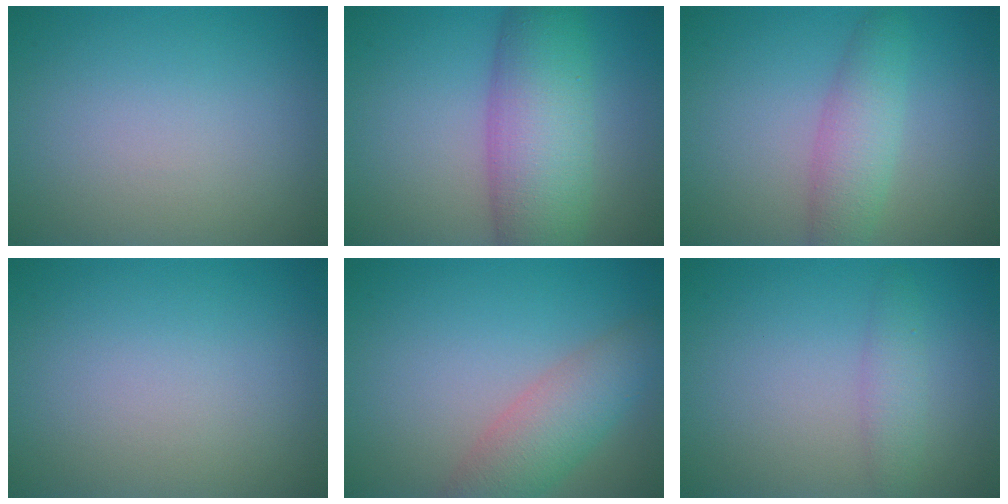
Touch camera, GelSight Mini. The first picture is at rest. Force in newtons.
{"total": 8.3, "press": 8.3, "slide": 0.1}
{"total": 3.6, "press": 3.6, "slide": 0.1}
{"total": 0.0}
{"total": 4.6, "press": 4.6, "slide": 0.1}
{"total": 1.8, "press": 1.8, "slide": 0.1}